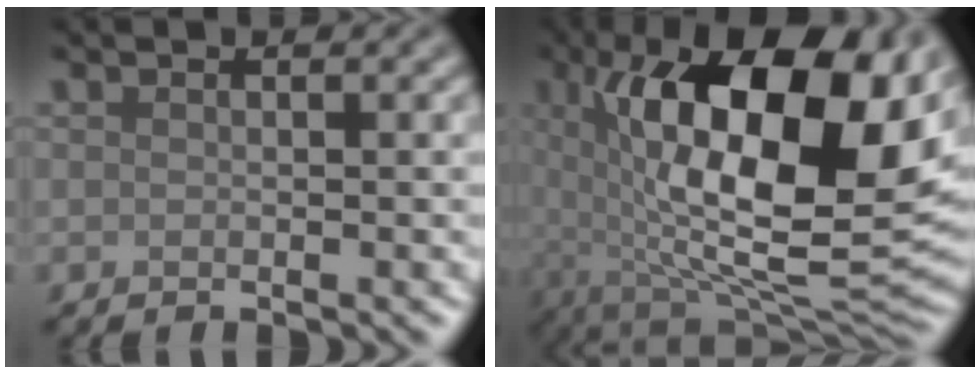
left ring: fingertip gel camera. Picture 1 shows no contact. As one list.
[{"total": 17.5, "force": [3.8, 8.0, 15.1], "torque": [-0.241, 0.001, 0.062]}]